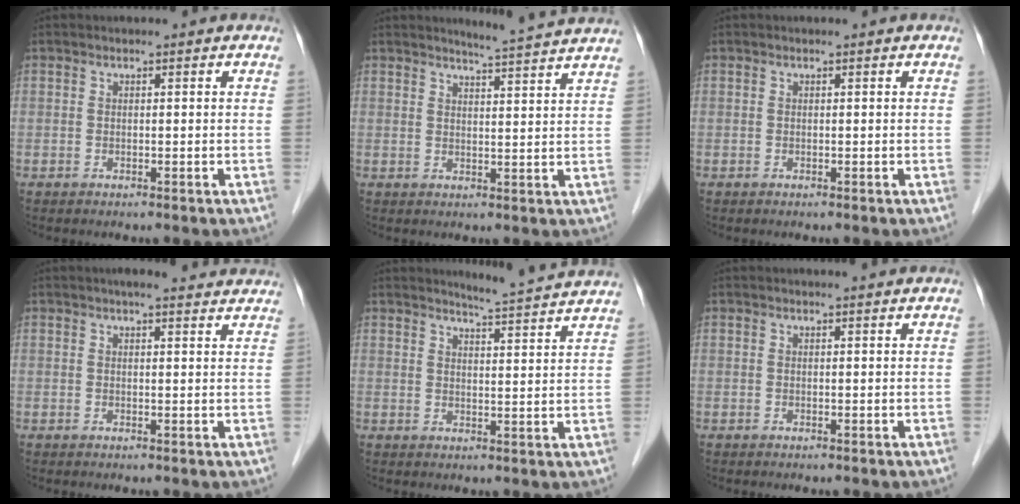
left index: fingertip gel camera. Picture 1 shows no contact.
{"total": 6.8, "force": [6.4, -1.4, 1.7], "torque": [-0.037, -0.004, 0.077]}
{"total": 0.0}
{"total": 8.3, "force": [7.5, 0.8, 3.4], "torque": [-0.039, 0.016, 0.077]}
{"total": 7.8, "force": [7.5, -1.4, 1.7], "torque": [-0.041, -0.011, 0.092]}
{"total": 1.8, "force": [1.7, -0.3, 0.5], "torque": [-0.010, 0.003, 0.022]}